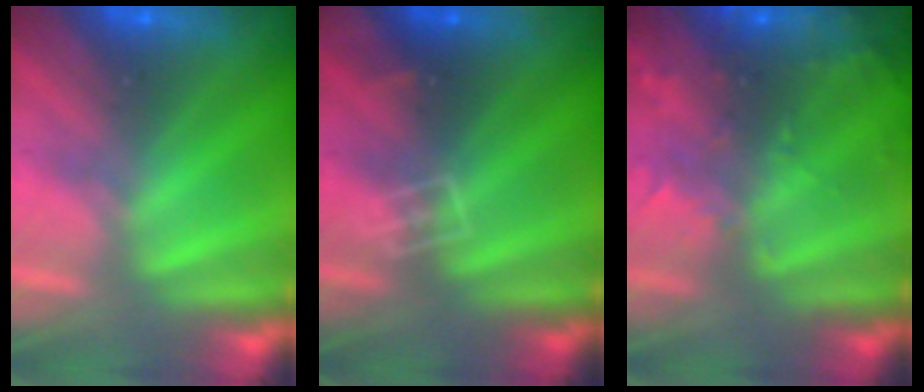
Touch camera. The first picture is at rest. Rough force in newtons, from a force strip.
{"total": 2.9}
{"total": 7.7}